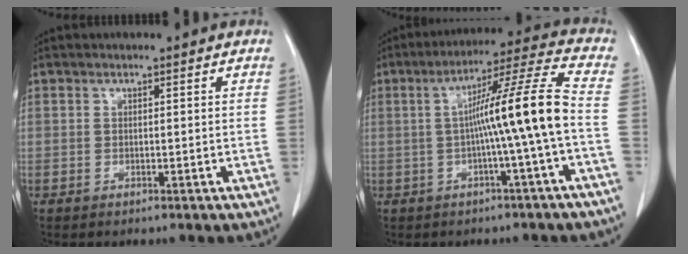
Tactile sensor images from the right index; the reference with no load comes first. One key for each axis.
{"total": 11.6, "fx": -1.3, "fy": -1.8, "fz": 11.3, "tx": -0.182, "ty": 0.018, "tz": -0.022}